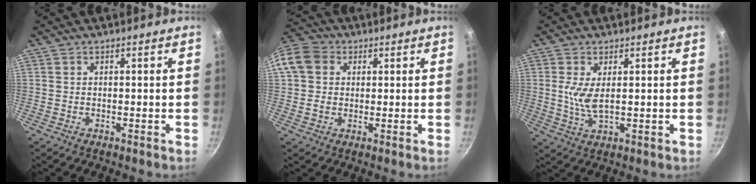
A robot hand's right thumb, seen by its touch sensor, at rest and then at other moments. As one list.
[{"total": 10.0, "force": [2.1, 8.5, 4.9], "torque": [-0.086, 0.018, 0.025]}, {"total": 5.3, "force": [0.8, 2.0, 4.8], "torque": [-0.098, -0.008, 0.022]}]